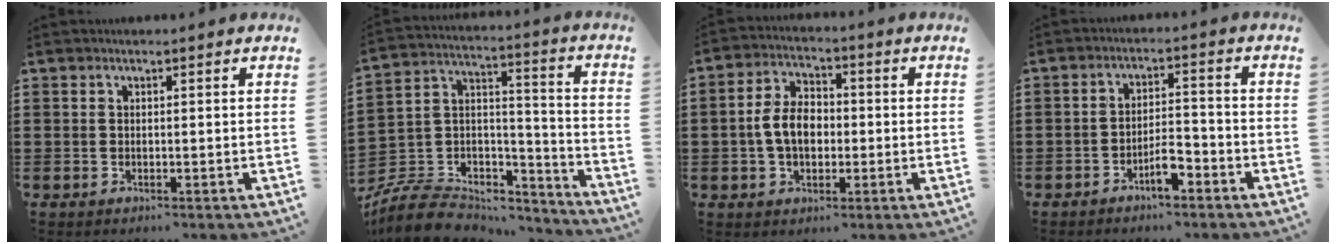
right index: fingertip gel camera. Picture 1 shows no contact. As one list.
[{"total": 8.6, "force": [-6.9, 4.6, 2.2], "torque": [-0.062, 0.010, -0.134]}, {"total": 6.7, "force": [-0.6, 4.4, 5.0], "torque": [-0.117, 0.007, -0.017]}, {"total": 4.6, "force": [-3.1, 1.4, 3.1], "torque": [-0.052, 0.010, -0.057]}]